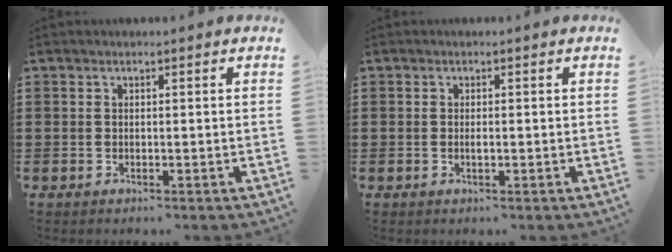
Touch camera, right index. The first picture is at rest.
{"total": 0.8, "force": [-0.1, 0.2, 0.8], "torque": [-0.016, -0.004, -0.001]}